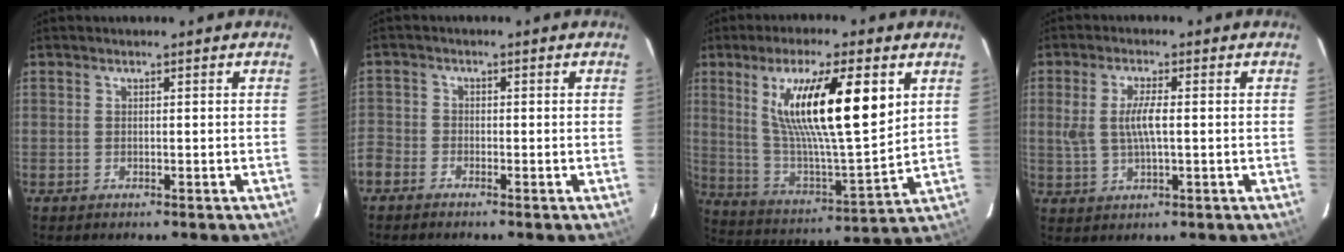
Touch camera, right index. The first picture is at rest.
{"total": 5.0, "force": [-3.0, 3.8, 1.1], "torque": [-0.044, 0.004, -0.071]}
{"total": 20.1, "force": [7.6, 4.1, 18.1], "torque": [-0.309, -0.004, 0.139]}
{"total": 6.0, "force": [0.4, 1.7, 5.7], "torque": [-0.113, 0.000, 0.012]}